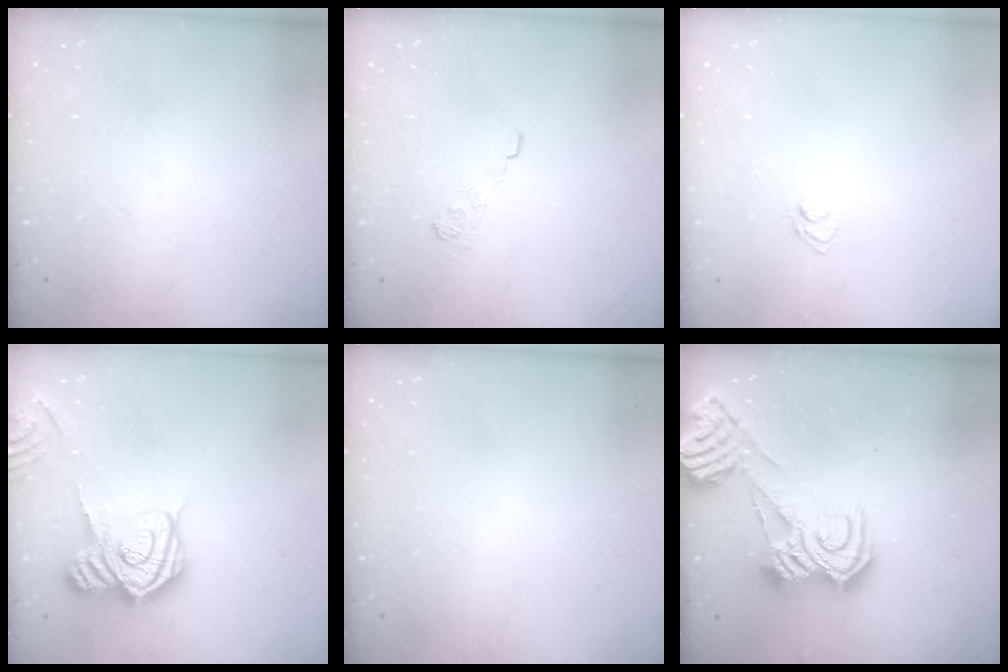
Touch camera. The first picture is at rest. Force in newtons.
{"total": 8.5, "press": 8.4, "slide": 1.5}
{"total": 3.7, "press": 3.5, "slide": 1.3}
{"total": 17.5, "press": 17.5, "slide": 1.3}
{"total": 0.0}
{"total": 12.3, "press": 12.2, "slide": 1.2}